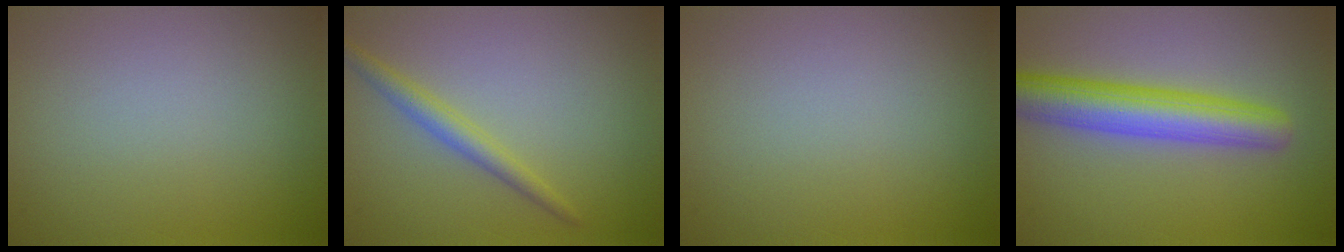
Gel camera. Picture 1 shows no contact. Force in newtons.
{"total": 2.0, "press": 1.9, "slide": 0.1}
{"total": 0.0}
{"total": 5.8, "press": 5.8, "slide": 0.2}